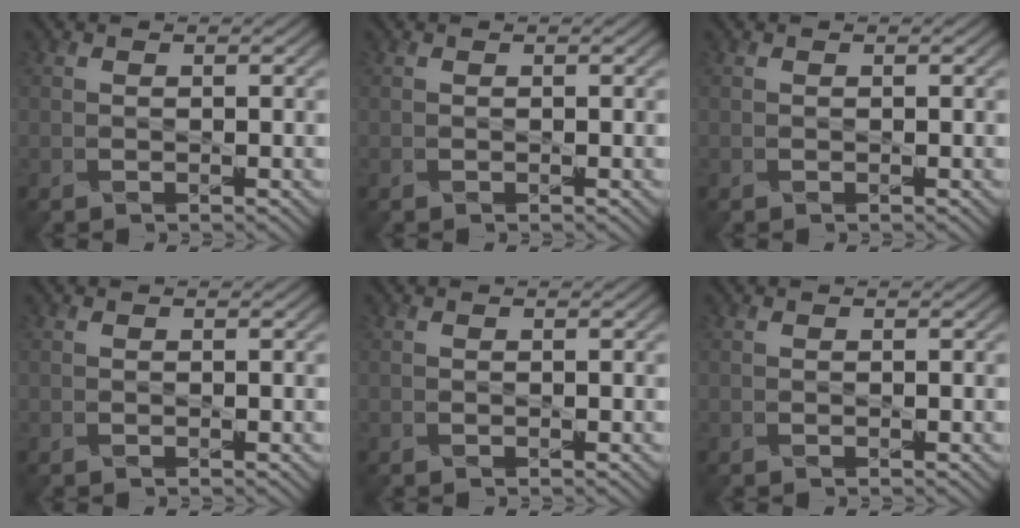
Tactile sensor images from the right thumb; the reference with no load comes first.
{"total": 0.0}
{"total": 0.0}
{"total": 0.0}
{"total": 0.0}
{"total": 0.0}